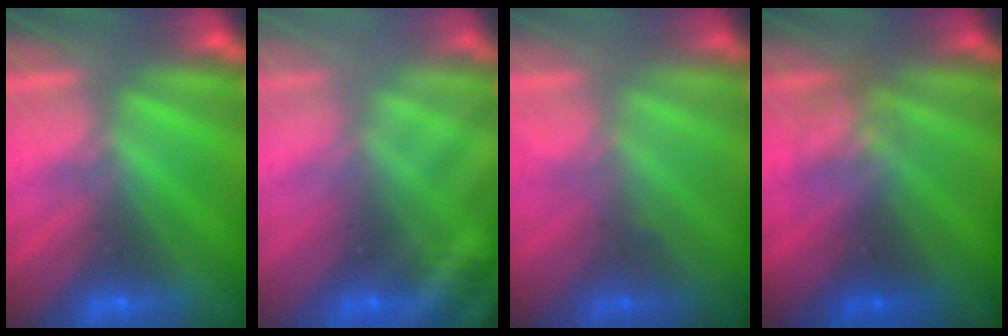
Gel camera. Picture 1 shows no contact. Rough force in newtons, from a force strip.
{"total": 2.9}
{"total": 1.1}
{"total": 2.4}